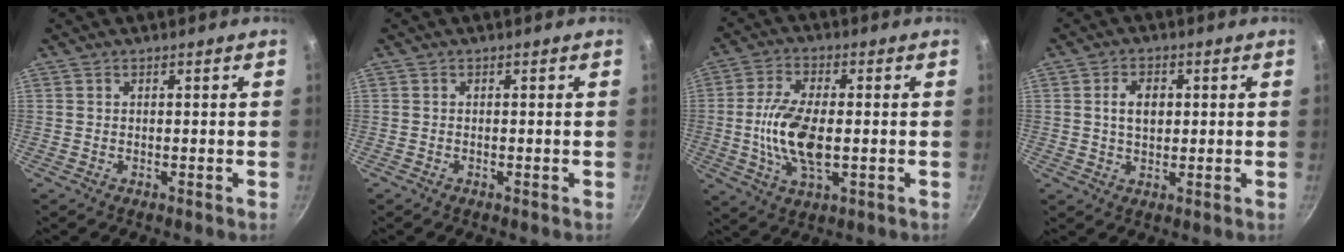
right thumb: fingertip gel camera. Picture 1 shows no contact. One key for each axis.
{"total": 0.0}
{"total": 11.8, "fx": -0.9, "fy": 5.4, "fz": 10.5, "tx": -0.207, "ty": 0.002, "tz": -0.020}
{"total": 5.0, "fx": 0.8, "fy": 3.4, "fz": 3.6, "tx": -0.046, "ty": 0.004, "tz": 0.013}